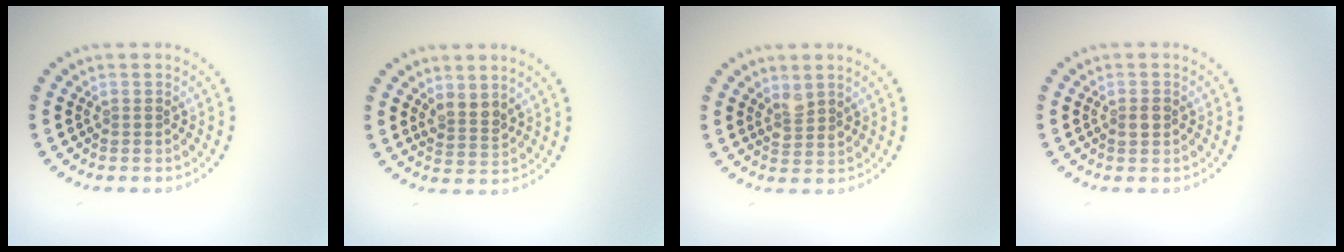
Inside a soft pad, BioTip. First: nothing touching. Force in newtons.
{"total": 2.1, "press": 1.7, "slide": 1.2}
{"total": 1.6, "press": 1.4, "slide": 0.8}
{"total": 1.0, "press": 1.0, "slide": 0.0}